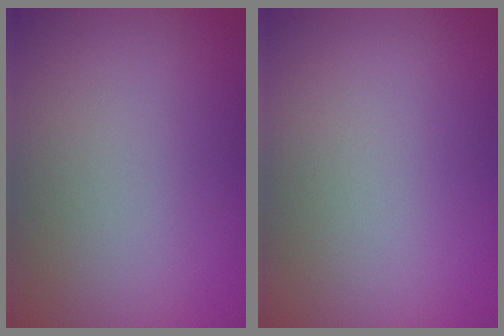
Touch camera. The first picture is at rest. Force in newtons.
{"total": 0.0}